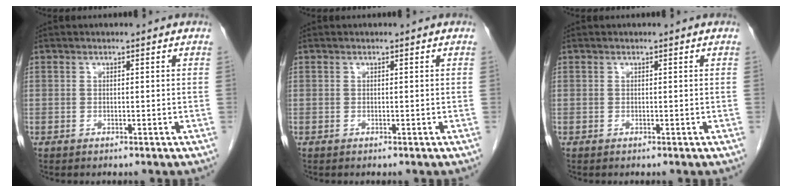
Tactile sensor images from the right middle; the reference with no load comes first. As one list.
[{"total": 0.0}, {"total": 0.0}]